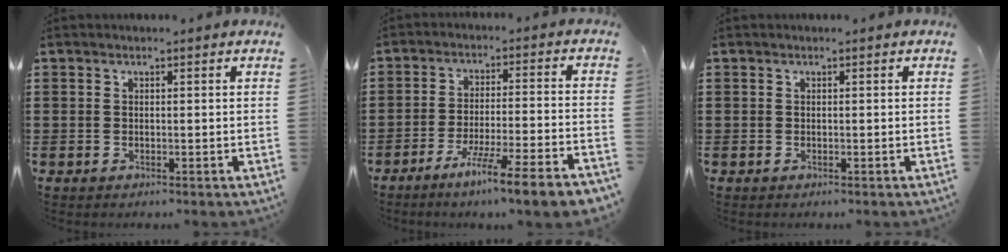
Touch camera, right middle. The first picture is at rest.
{"total": 8.0, "force": [-6.3, -0.5, 4.9], "torque": [-0.092, -0.016, -0.121]}
{"total": 0.0}